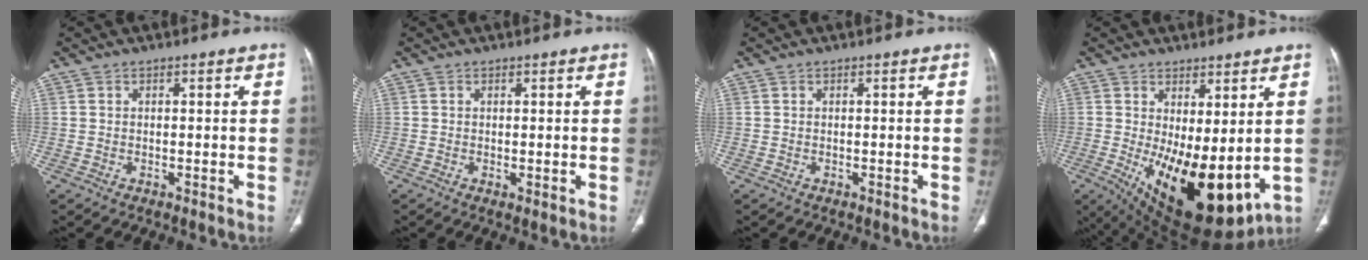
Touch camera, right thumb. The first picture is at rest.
{"total": 0.9, "force": [0.0, 0.3, 0.8], "torque": [-0.019, -0.006, 0.001]}
{"total": 0.0}
{"total": 17.6, "force": [-1.1, 7.7, 15.9], "torque": [-0.251, -0.036, 0.011]}